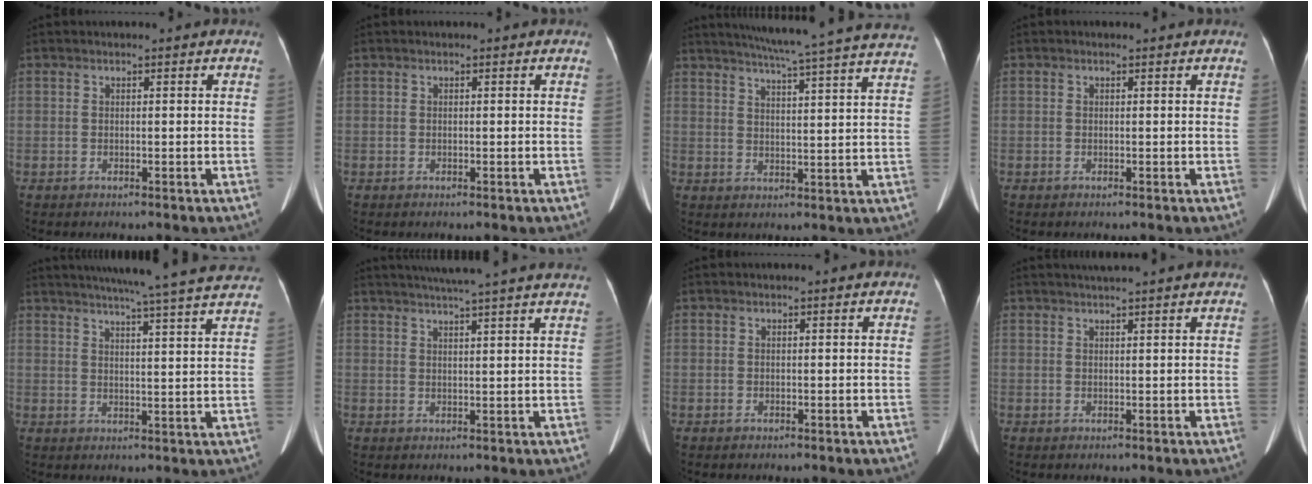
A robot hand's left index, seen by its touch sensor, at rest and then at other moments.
{"total": 0.0}
{"total": 23.9, "force": [21.4, -0.9, 10.6], "torque": [-0.168, -0.038, 0.261]}
{"total": 0.0}
{"total": 22.6, "force": [20.3, -0.4, 9.9], "torque": [-0.157, -0.015, 0.250]}
{"total": 14.5, "force": [12.5, -0.9, 7.2], "torque": [-0.120, 0.011, 0.154]}
{"total": 0.0}
{"total": 4.8, "force": [4.3, -0.7, 2.2], "torque": [-0.029, 0.025, 0.055]}